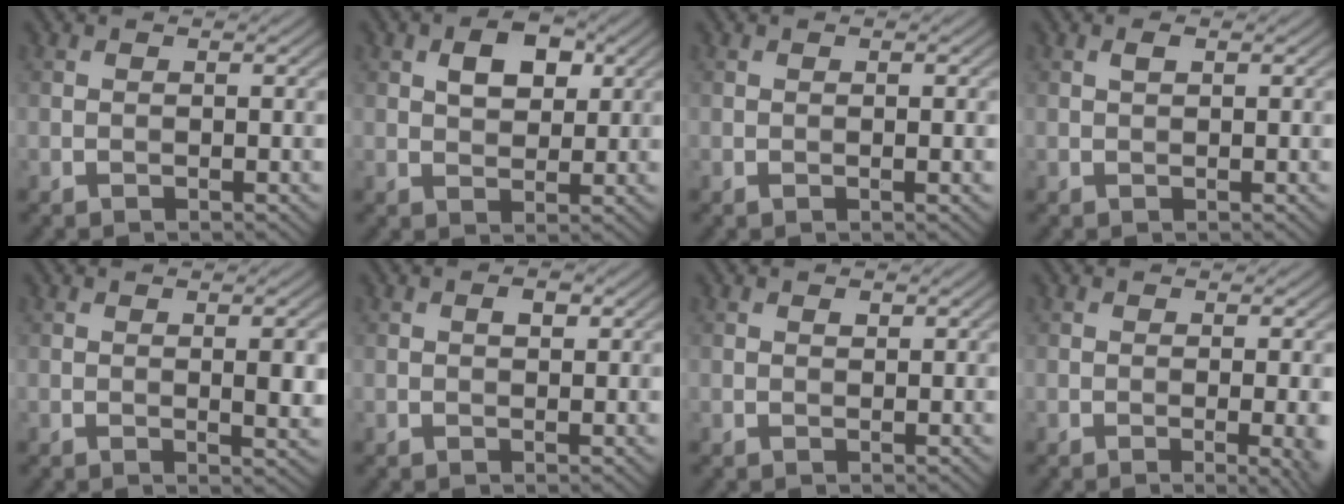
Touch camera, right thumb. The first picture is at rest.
{"total": 4.8, "force": [1.8, 2.9, 3.4], "torque": [-0.056, 0.003, 0.029]}
{"total": 1.0, "force": [-0.1, 0.2, 0.9], "torque": [-0.016, -0.002, -0.001]}
{"total": 1.0, "force": [0.4, 0.3, 0.8], "torque": [-0.016, 0.001, 0.007]}
{"total": 3.4, "force": [0.3, 0.9, 3.3], "torque": [-0.052, 0.000, 0.008]}
{"total": 1.3, "force": [0.4, 0.7, 1.0], "torque": [-0.013, 0.000, 0.007]}
{"total": 0.6, "force": [0.4, 0.3, 0.4], "torque": [-0.004, -0.002, 0.006]}
{"total": 3.2, "force": [-0.5, 0.5, 3.1], "torque": [-0.046, 0.000, -0.008]}